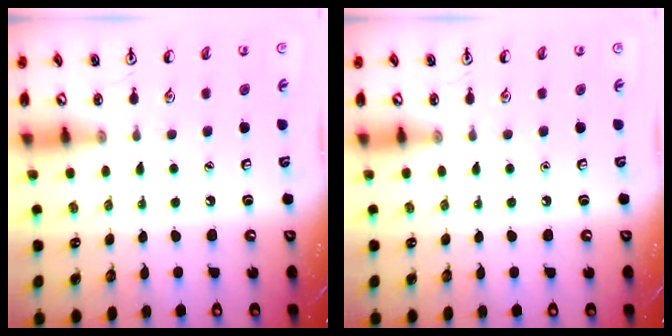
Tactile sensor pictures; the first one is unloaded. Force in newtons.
{"total": 0.0}